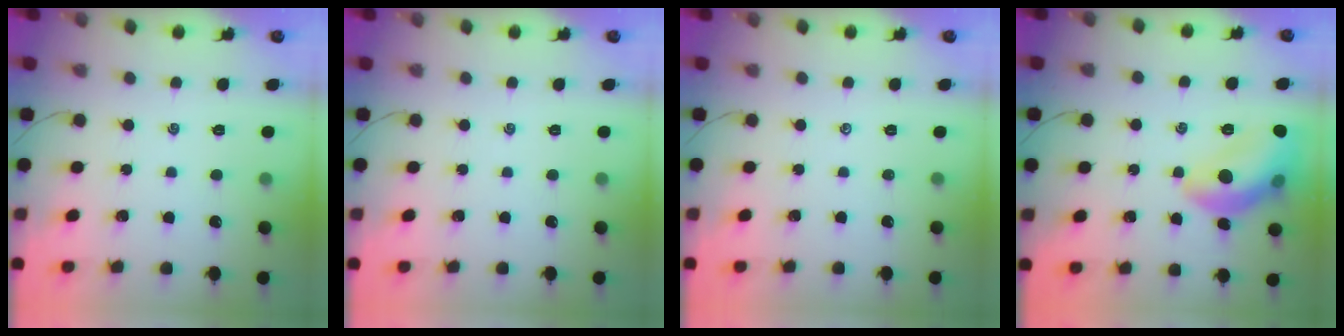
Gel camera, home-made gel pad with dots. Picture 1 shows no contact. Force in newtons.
{"total": 0.0}
{"total": 0.0}
{"total": 14.2, "press": 14.1, "slide": 1.0}